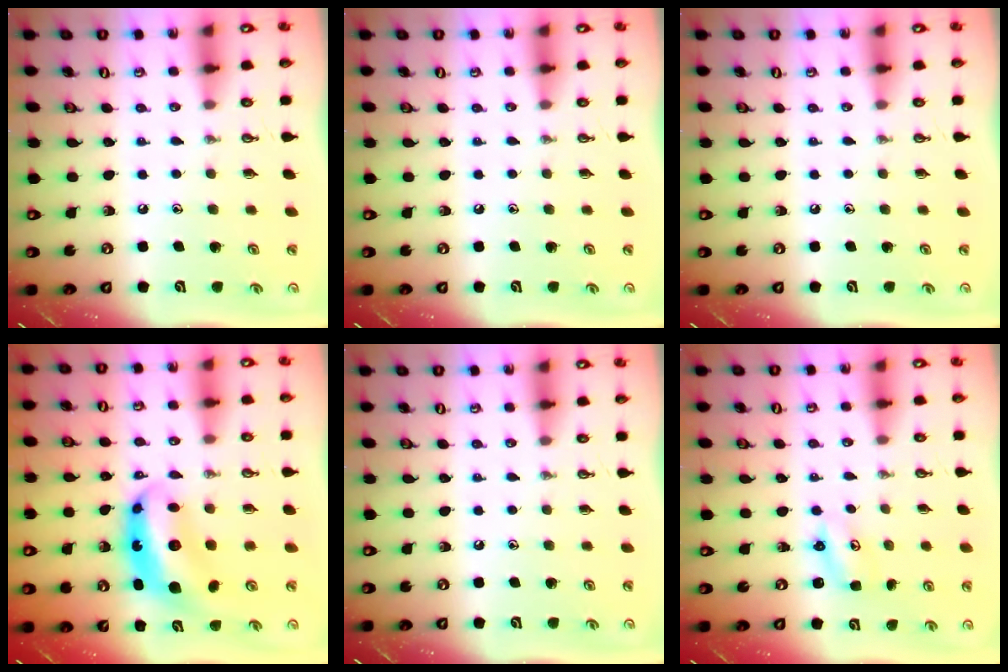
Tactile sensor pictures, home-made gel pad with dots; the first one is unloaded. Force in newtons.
{"total": 0.0}
{"total": 0.0}
{"total": 8.4, "press": 8.3, "slide": 0.9}
{"total": 0.0}
{"total": 2.9, "press": 2.9, "slide": 0.3}